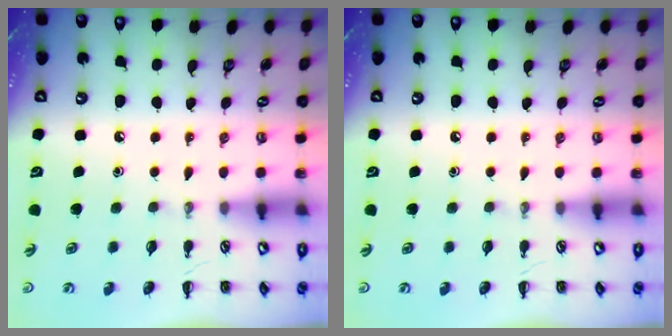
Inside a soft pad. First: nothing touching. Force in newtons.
{"total": 0.0}